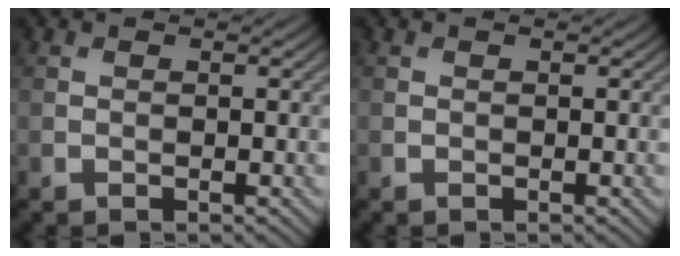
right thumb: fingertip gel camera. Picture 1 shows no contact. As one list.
[{"total": 0.0}]